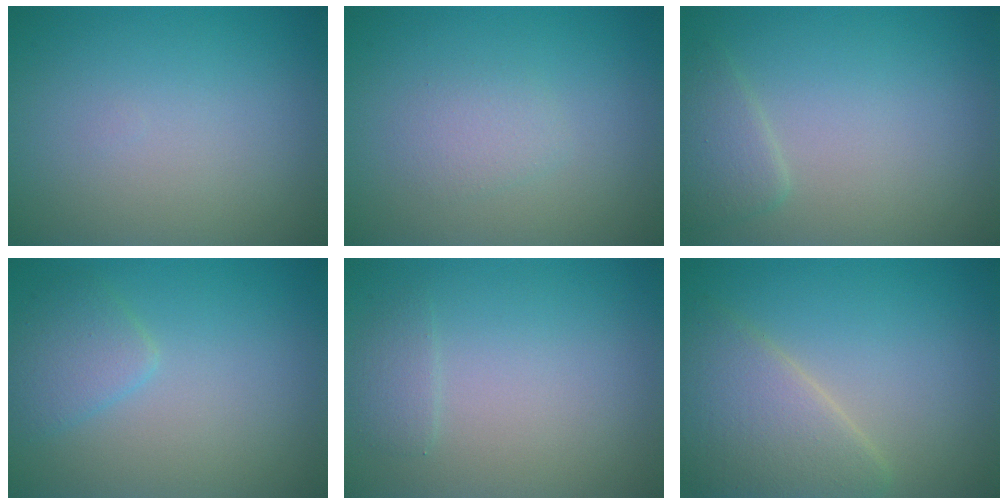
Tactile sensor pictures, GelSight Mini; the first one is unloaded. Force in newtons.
{"total": 1.4, "press": 1.4, "slide": 0.1}
{"total": 1.9, "press": 1.9, "slide": 0.1}
{"total": 2.3, "press": 2.3, "slide": 0.1}
{"total": 1.1, "press": 1.1, "slide": 0.2}
{"total": 4.9, "press": 4.9, "slide": 0.3}